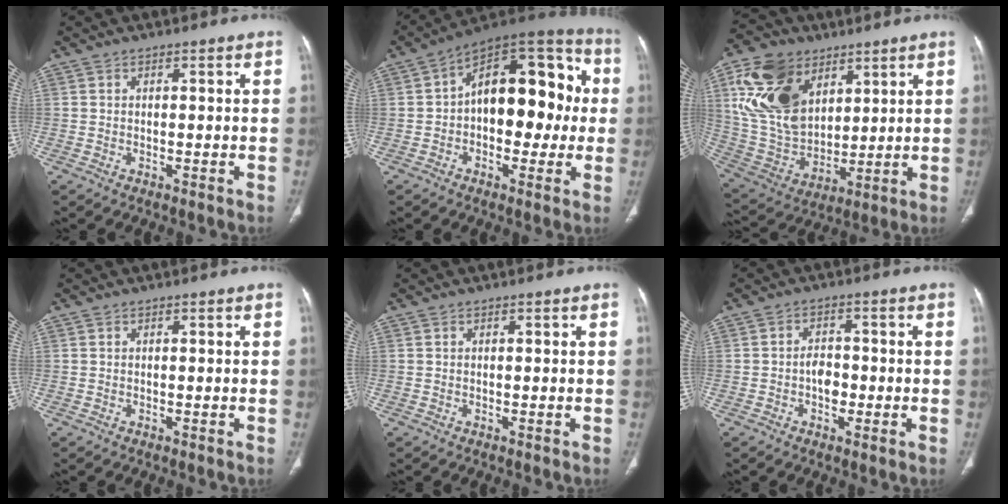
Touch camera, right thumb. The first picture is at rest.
{"total": 19.6, "force": [0.9, 11.5, 15.8], "torque": [-0.177, 0.048, 0.004]}
{"total": 19.9, "force": [8.2, 13.3, 12.4], "torque": [-0.223, -0.021, 0.167]}
{"total": 0.0}
{"total": 0.0}
{"total": 3.9, "force": [-0.8, 2.5, 2.9], "torque": [-0.032, 0.009, -0.017]}